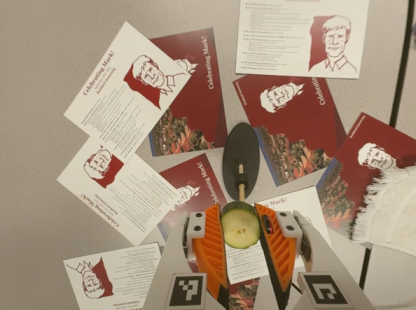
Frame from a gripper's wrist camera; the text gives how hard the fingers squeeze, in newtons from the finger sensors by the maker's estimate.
{"total": 12.1, "left": 11.8, "right": 12.5}